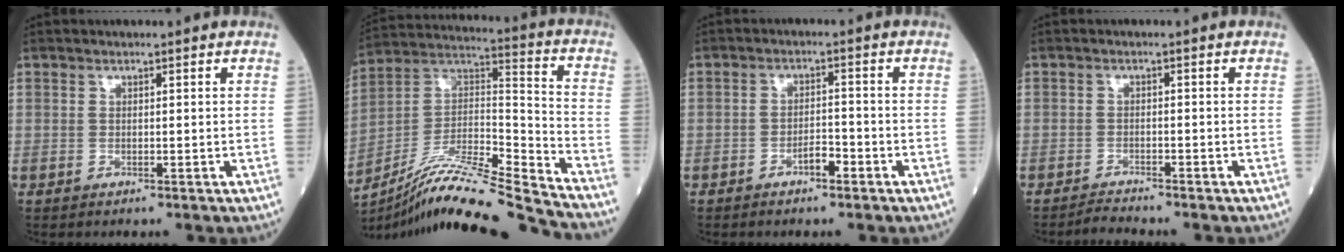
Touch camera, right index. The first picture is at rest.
{"total": 20.9, "force": [-18.9, -1.3, 8.8], "torque": [-0.182, 0.005, -0.331]}
{"total": 2.7, "force": [-1.7, 0.9, 1.9], "torque": [-0.030, 0.005, -0.032]}
{"total": 2.0, "force": [-2.0, -0.5, -0.1], "torque": [0.000, -0.011, -0.035]}